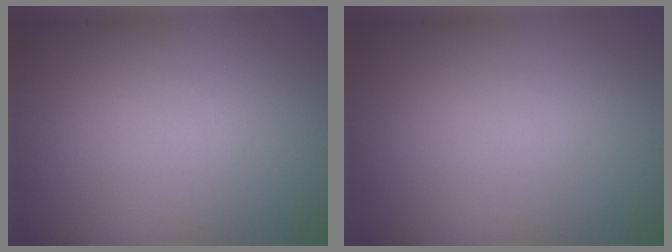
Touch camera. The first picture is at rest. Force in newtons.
{"total": 0.0}